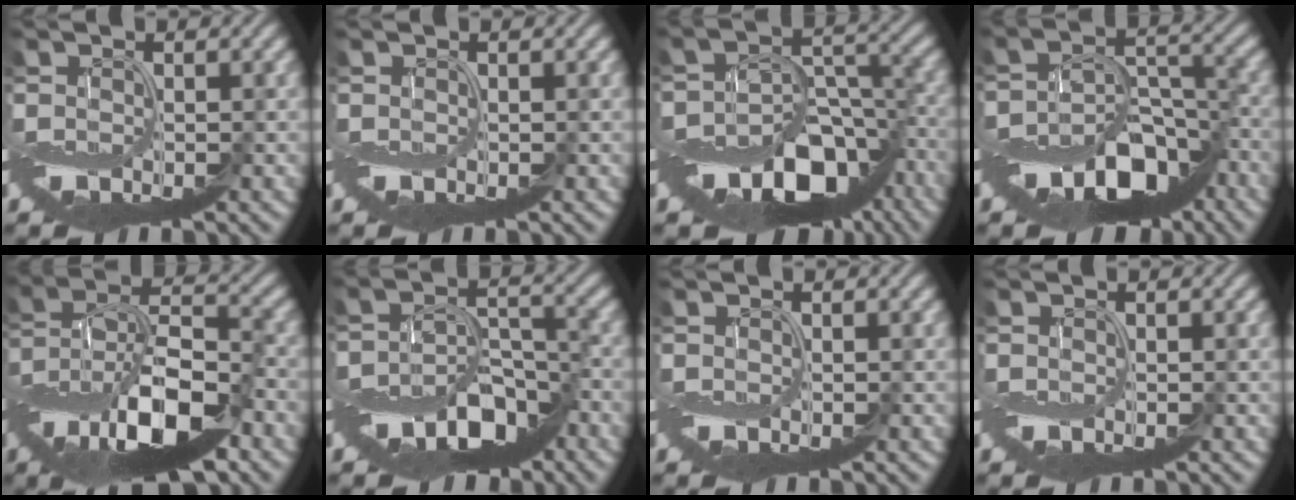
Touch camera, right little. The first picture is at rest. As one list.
[{"total": 0.0}, {"total": 11.7, "force": [-8.3, 5.8, 5.8], "torque": [-0.090, 0.007, -0.129]}, {"total": 9.0, "force": [-6.2, 4.2, 5.1], "torque": [-0.073, -0.003, -0.106]}, {"total": 11.7, "force": [-5.5, 4.8, 9.1], "torque": [-0.164, 0.008, -0.107]}, {"total": 7.3, "force": [-4.9, 3.3, 4.3], "torque": [-0.061, -0.004, -0.087]}, {"total": 0.0}, {"total": 0.0}]